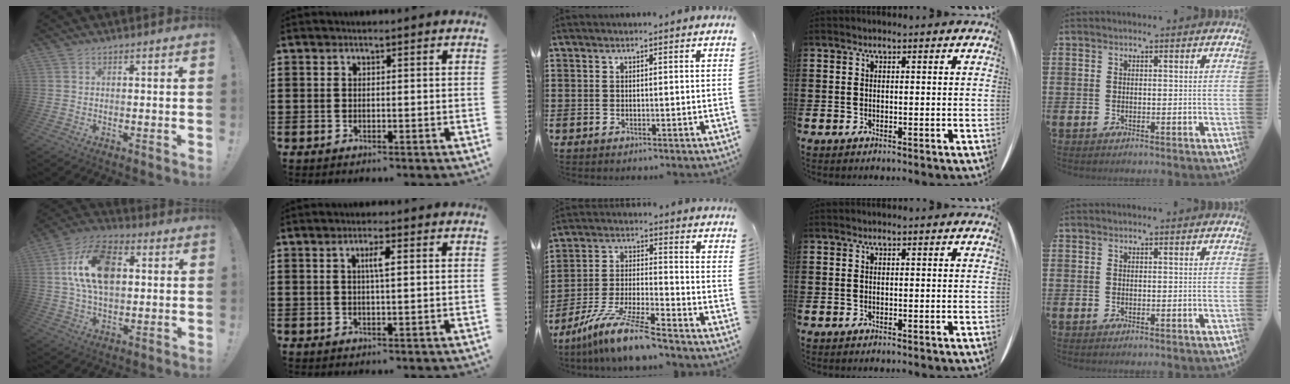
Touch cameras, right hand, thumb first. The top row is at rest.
{"thumb": {"total": 17.9, "force": [3.3, 11.4, 13.4], "torque": [-0.231, 0.013, 0.062]}, "index": {"total": 2.5, "force": [0.5, 0.4, 2.4], "torque": [-0.048, 0.003, 0.006]}, "middle": {"total": 10.7, "force": [-9.3, 0.2, 5.3], "torque": [-0.113, 0.005, -0.187]}}